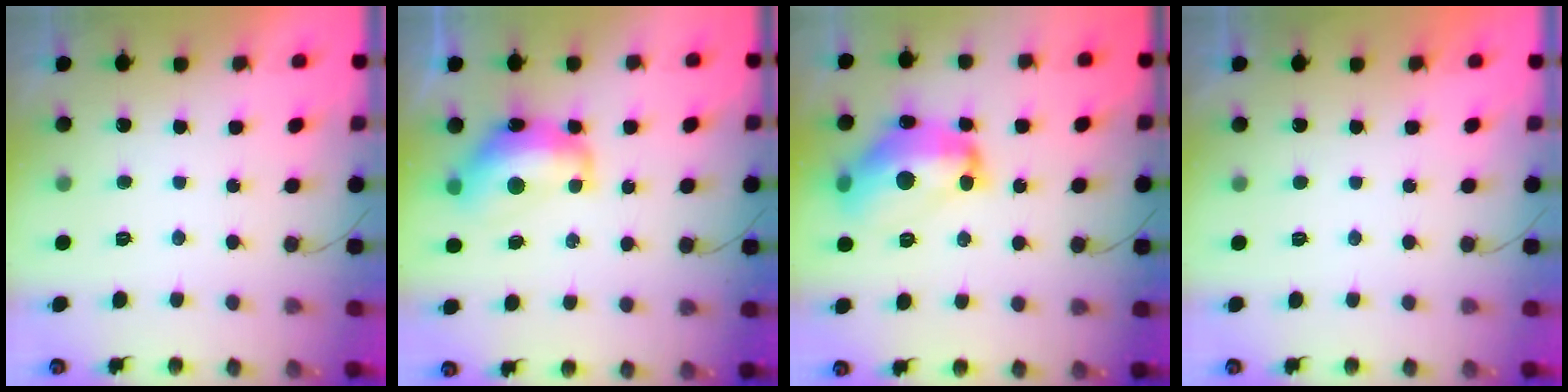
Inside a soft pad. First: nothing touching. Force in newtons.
{"total": 12.7, "press": 12.7, "slide": 0.9}
{"total": 16.9, "press": 16.9, "slide": 1.5}
{"total": 0.0}